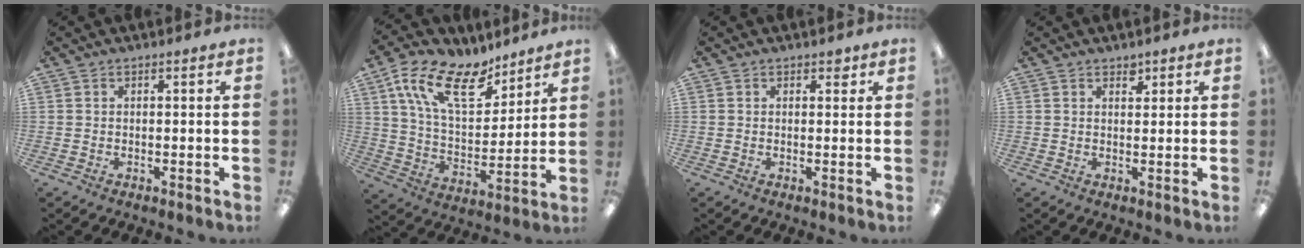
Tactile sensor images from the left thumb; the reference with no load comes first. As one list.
[{"total": 19.0, "force": [11.9, 9.1, 11.7], "torque": [-0.212, -0.049, 0.214]}, {"total": 1.5, "force": [0.9, 0.9, 0.7], "torque": [0.002, -0.004, 0.013]}, {"total": 1.8, "force": [1.4, 1.0, 0.5], "torque": [0.005, -0.007, 0.023]}]